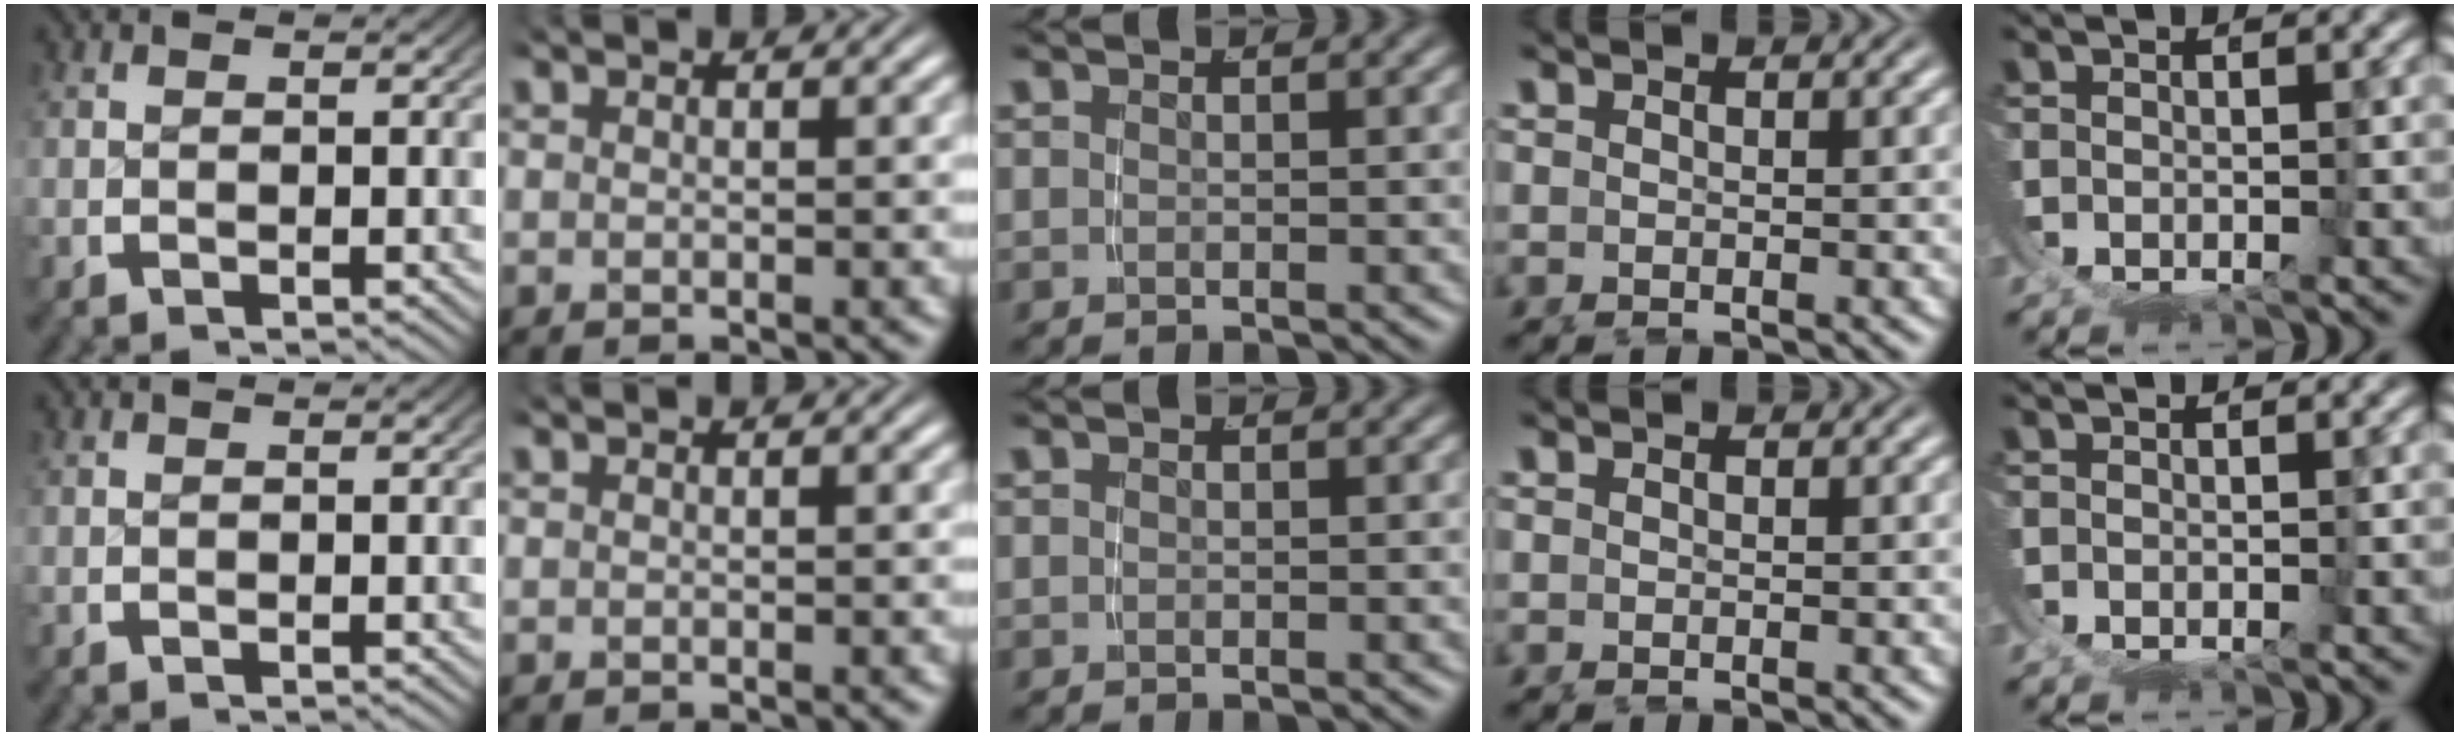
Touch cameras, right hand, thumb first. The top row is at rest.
{}